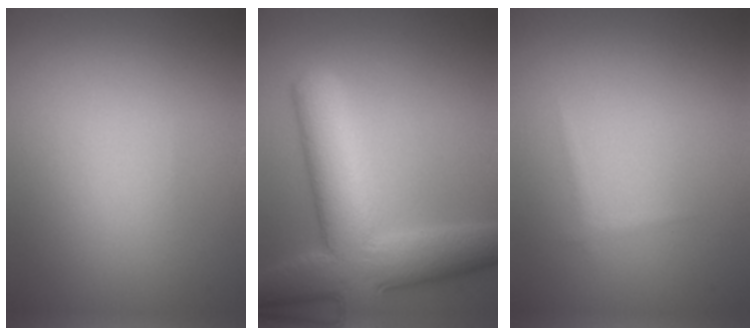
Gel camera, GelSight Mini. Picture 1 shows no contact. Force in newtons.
{"total": 9.8, "press": 9.7, "slide": 0.6}
{"total": 0.6, "press": 0.6, "slide": 0.0}